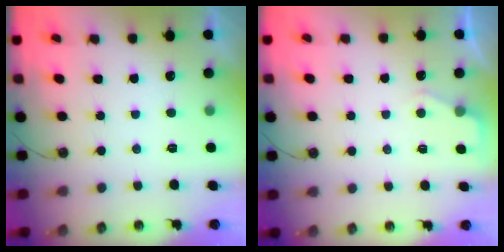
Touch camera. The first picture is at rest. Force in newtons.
{"total": 2.8, "press": 2.7, "slide": 0.5}